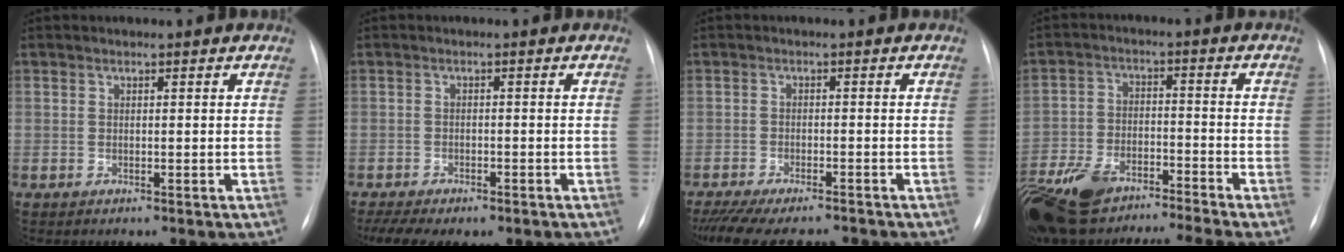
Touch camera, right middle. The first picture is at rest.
{"total": 8.6, "force": [-6.3, 3.3, 4.9], "torque": [-0.080, -0.003, -0.086]}
{"total": 12.4, "force": [-11.1, 2.3, 5.1], "torque": [-0.088, -0.016, -0.156]}
{"total": 15.2, "force": [-12.6, 2.3, 8.2], "torque": [-0.174, 0.004, -0.223]}